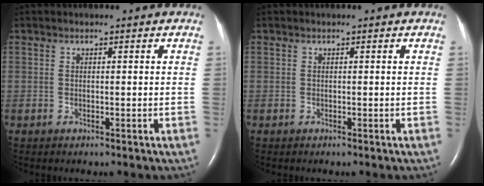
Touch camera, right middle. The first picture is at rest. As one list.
[{"total": 0.0}]